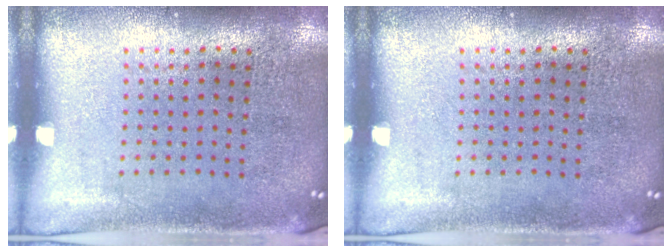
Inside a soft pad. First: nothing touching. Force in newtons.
{"total": 0.0}